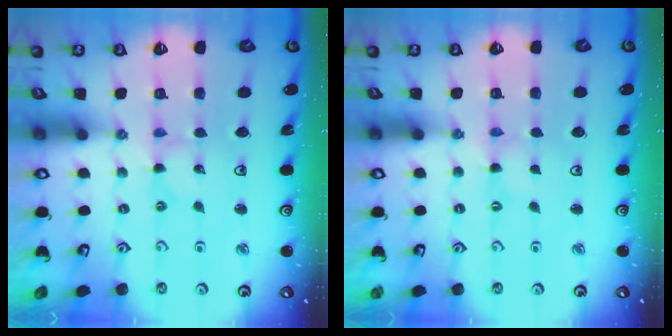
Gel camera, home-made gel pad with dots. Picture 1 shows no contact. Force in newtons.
{"total": 0.0}